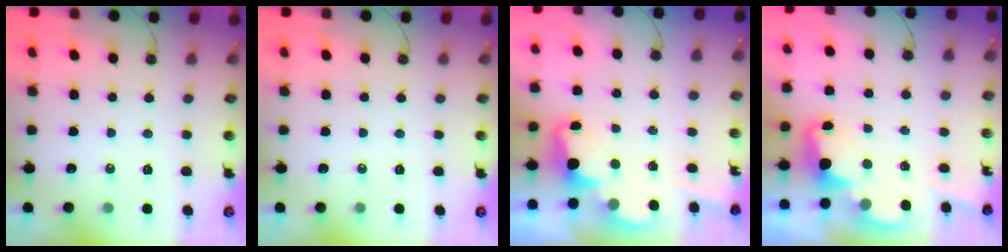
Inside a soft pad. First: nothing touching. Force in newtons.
{"total": 0.0}
{"total": 2.4, "press": 2.3, "slide": 0.5}
{"total": 2.4, "press": 2.3, "slide": 0.5}